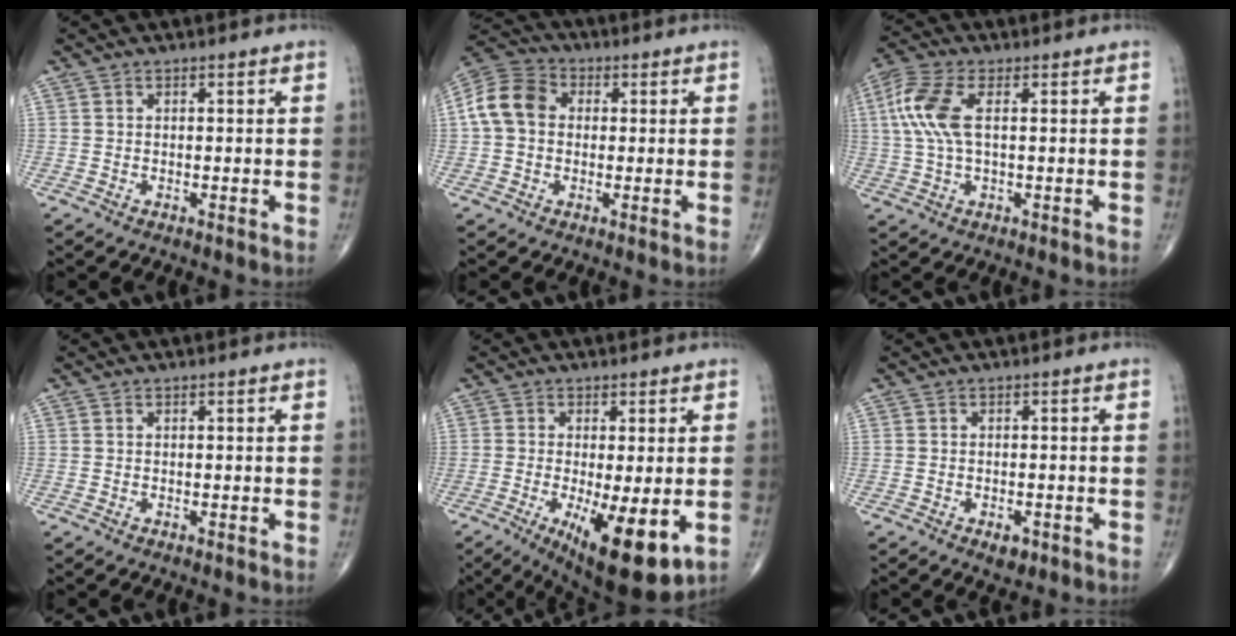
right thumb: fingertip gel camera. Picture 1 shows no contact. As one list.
[{"total": 10.0, "force": [0.8, 7.8, 6.2], "torque": [-0.116, 0.029, 0.004]}, {"total": 9.5, "force": [1.9, 4.2, 8.3], "torque": [-0.213, 0.017, 0.035]}, {"total": 0.0}, {"total": 13.0, "force": [-3.6, 4.0, 11.8], "torque": [-0.182, -0.025, -0.042]}, {"total": 2.3, "force": [-1.1, 1.3, 1.5], "torque": [-0.016, 0.002, -0.010]}]